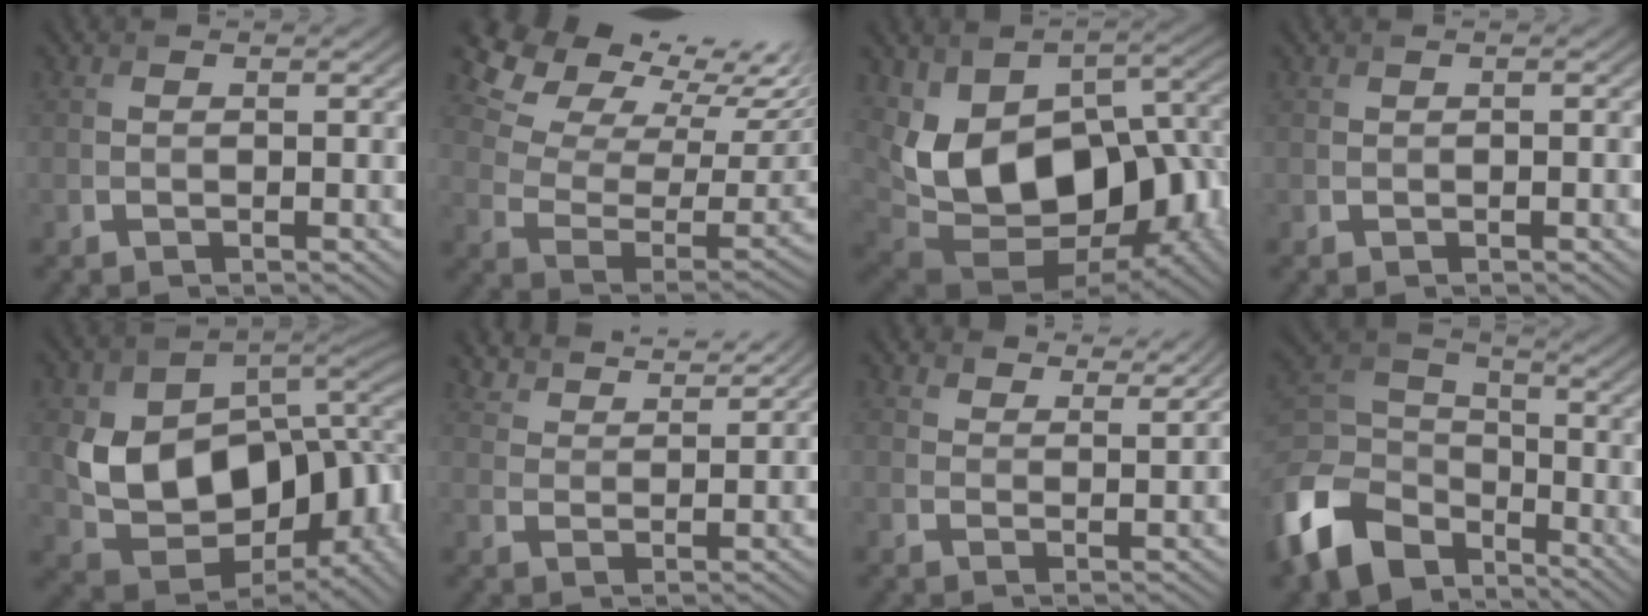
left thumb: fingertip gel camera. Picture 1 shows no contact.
{"total": 15.6, "force": [11.1, 7.1, 8.3], "torque": [-0.190, 0.036, 0.170]}
{"total": 17.7, "force": [-1.0, 11.4, 13.5], "torque": [-0.216, -0.034, 0.020]}
{"total": 0.0}
{"total": 16.3, "force": [-0.1, 12.4, 10.7], "torque": [-0.191, -0.031, 0.008]}
{"total": 5.1, "force": [4.9, 1.0, 1.1], "torque": [-0.034, -0.003, 0.097]}
{"total": 3.7, "force": [3.5, 0.9, 0.6], "torque": [-0.014, -0.003, 0.051]}
{"total": 12.9, "force": [-8.2, 8.0, 5.9], "torque": [-0.173, -0.021, -0.170]}